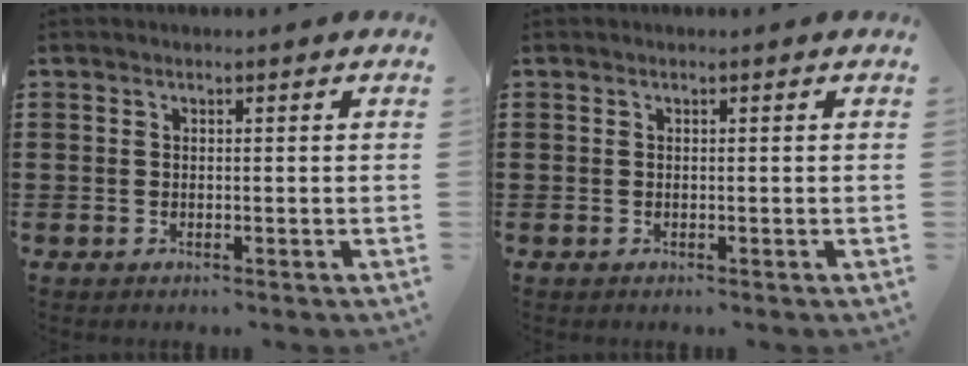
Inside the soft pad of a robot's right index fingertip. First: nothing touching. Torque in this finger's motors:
{"motor_torque": [1.62, 0.51, 0.02, 0.00]}